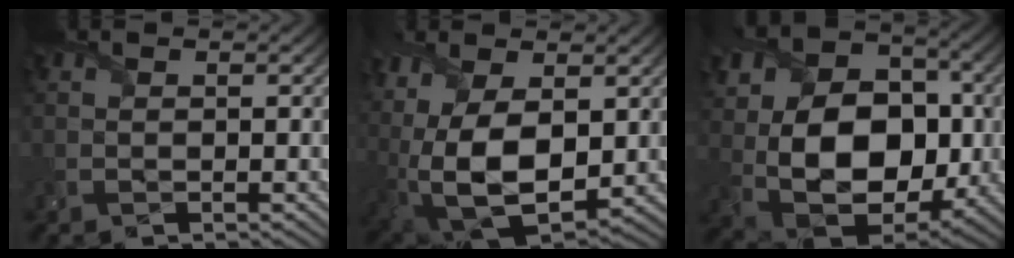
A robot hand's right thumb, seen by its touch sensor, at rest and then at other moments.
{"total": 15.1, "force": [1.3, 8.8, 12.2], "torque": [-0.262, -0.028, 0.038]}
{"total": 16.7, "force": [0.0, 12.1, 11.5], "torque": [-0.222, -0.015, 0.024]}